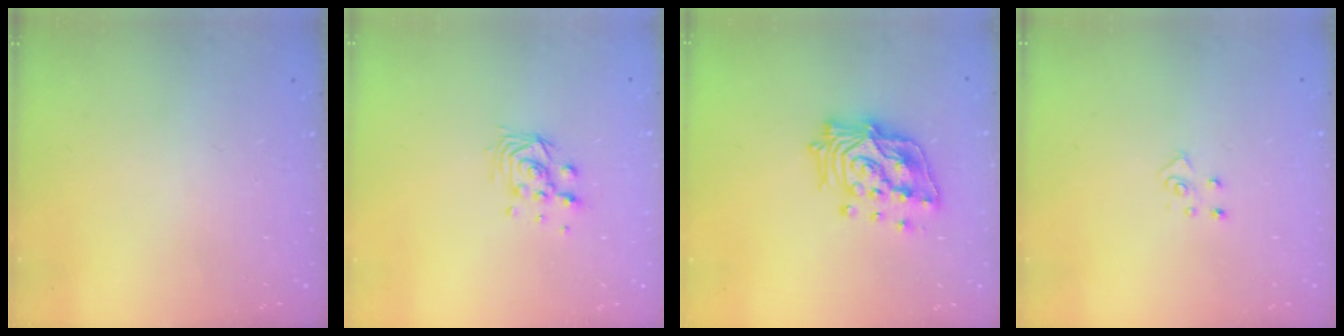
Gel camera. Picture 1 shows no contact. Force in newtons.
{"total": 8.3, "press": 8.3, "slide": 0.5}
{"total": 18.3, "press": 18.1, "slide": 2.4}
{"total": 4.7, "press": 4.7, "slide": 0.4}